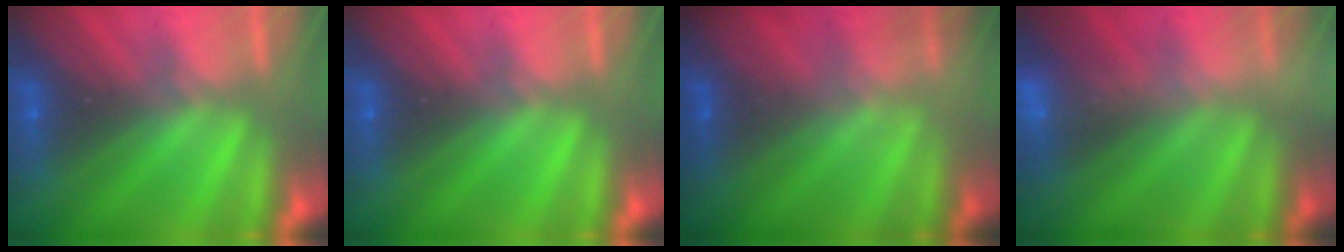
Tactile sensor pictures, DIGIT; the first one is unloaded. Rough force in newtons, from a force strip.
{"total": 0.0}
{"total": 1.8}
{"total": 2.2}